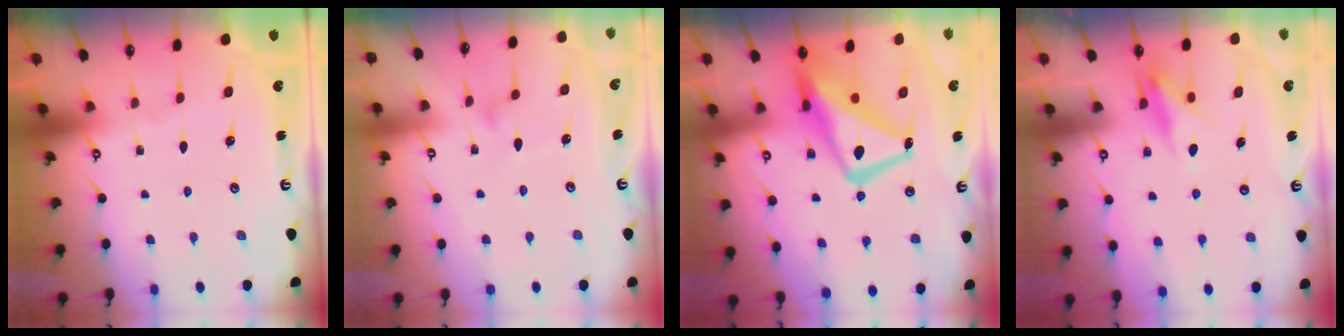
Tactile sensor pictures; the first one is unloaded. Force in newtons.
{"total": 8.7, "press": 8.6, "slide": 0.5}
{"total": 15.4, "press": 15.3, "slide": 1.5}
{"total": 10.0, "press": 10.0, "slide": 0.7}